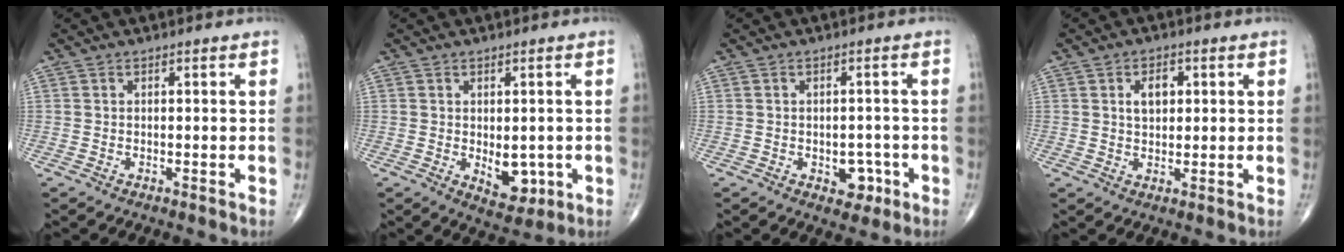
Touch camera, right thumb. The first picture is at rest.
{"total": 6.1, "force": [-0.9, 3.6, 4.8], "torque": [-0.039, -0.011, -0.001]}
{"total": 4.3, "force": [-1.6, 3.0, 2.7], "torque": [-0.006, 0.009, -0.018]}
{"total": 4.4, "force": [1.2, 2.8, 3.1], "torque": [-0.035, -0.001, 0.019]}